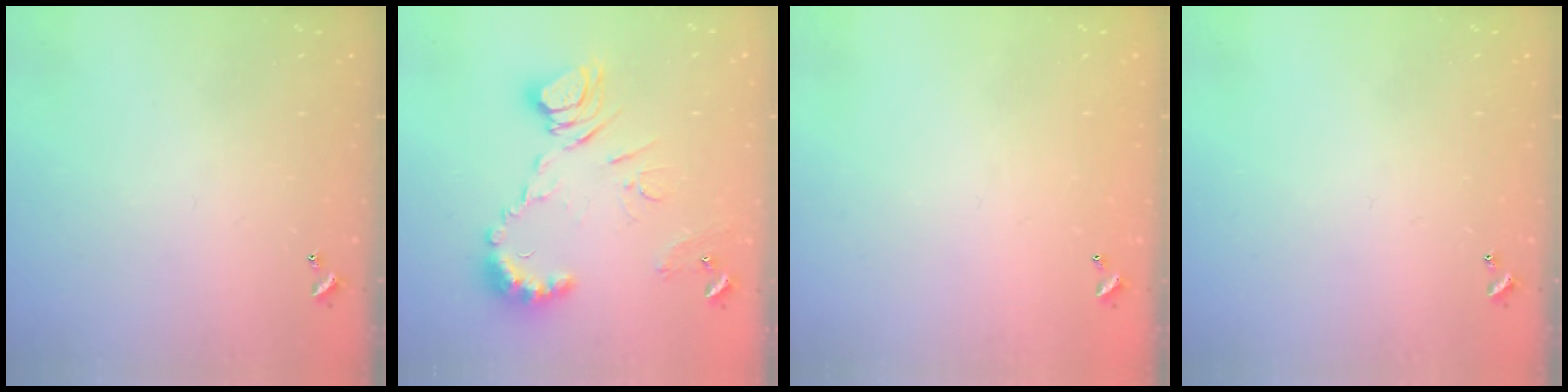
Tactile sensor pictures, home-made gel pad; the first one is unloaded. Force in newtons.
{"total": 12.4, "press": 12.3, "slide": 1.4}
{"total": 2.8, "press": 2.8, "slide": 0.1}
{"total": 0.0}